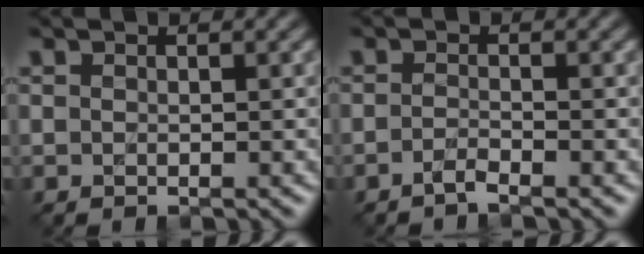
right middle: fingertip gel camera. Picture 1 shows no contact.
{"total": 1.3, "force": [-0.9, 0.2, 0.8], "torque": [-0.016, 0.000, -0.022]}